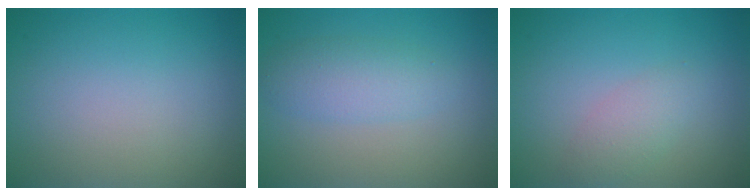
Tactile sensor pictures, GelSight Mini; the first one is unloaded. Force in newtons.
{"total": 2.9, "press": 2.9, "slide": 0.1}
{"total": 2.0, "press": 2.0, "slide": 0.1}